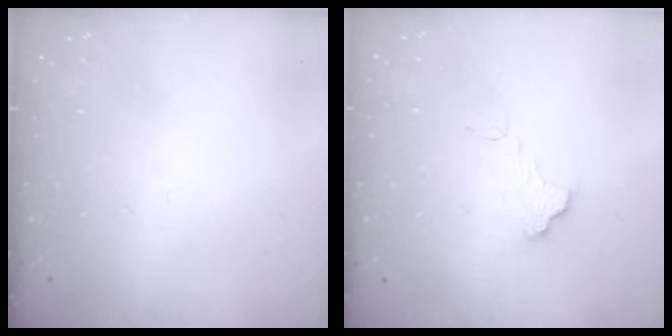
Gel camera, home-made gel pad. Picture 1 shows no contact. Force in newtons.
{"total": 6.2, "press": 6.1, "slide": 0.5}